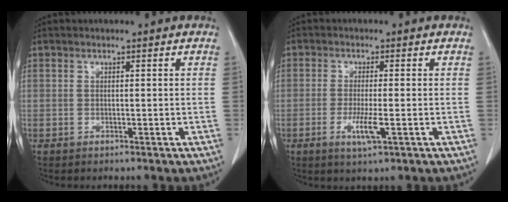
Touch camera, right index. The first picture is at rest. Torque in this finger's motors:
{"motor_torque": [0.83, -0.42, 0.24, 0.11]}